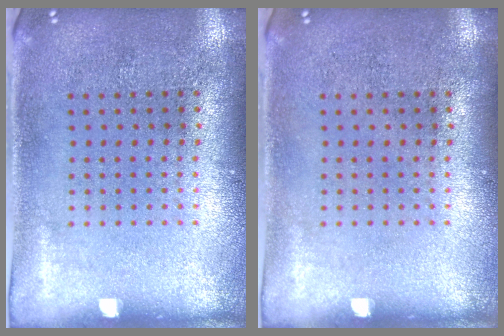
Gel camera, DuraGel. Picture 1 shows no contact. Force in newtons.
{"total": 0.0}